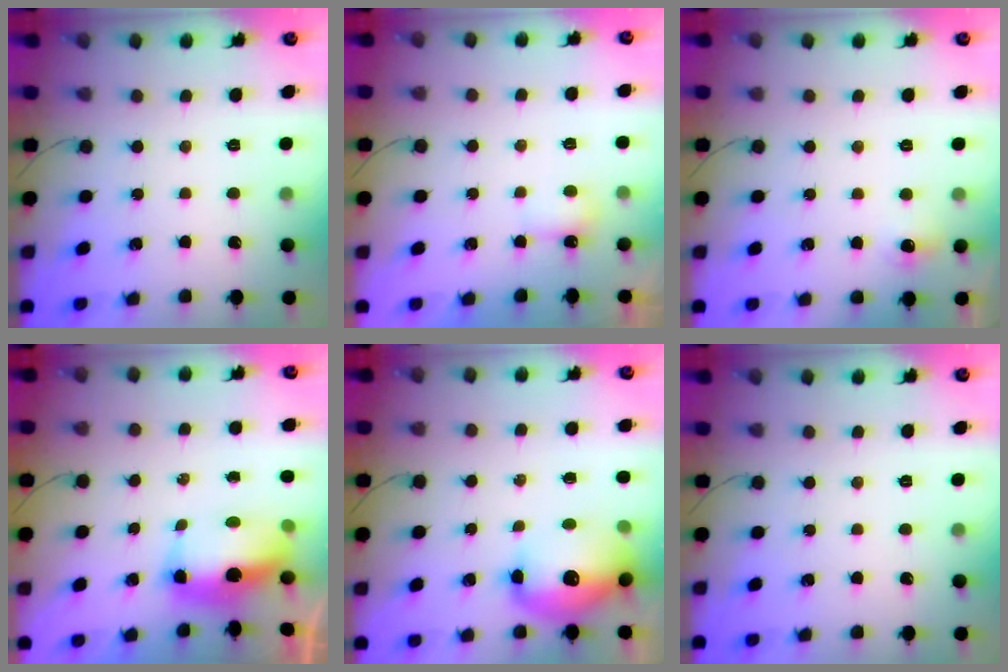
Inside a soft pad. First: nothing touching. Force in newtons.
{"total": 3.0, "press": 2.9, "slide": 0.8}
{"total": 4.3, "press": 4.0, "slide": 1.6}
{"total": 8.5, "press": 8.3, "slide": 1.7}
{"total": 13.6, "press": 13.3, "slide": 3.0}
{"total": 0.0}